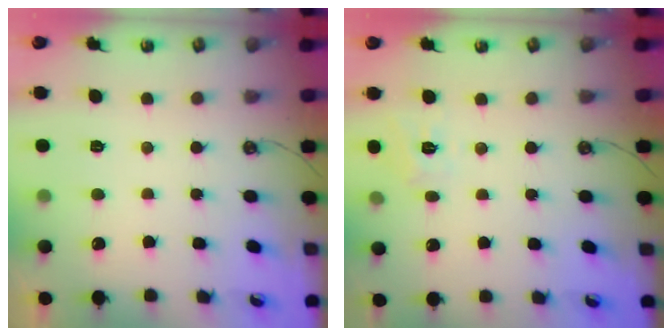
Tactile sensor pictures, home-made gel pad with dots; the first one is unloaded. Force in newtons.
{"total": 5.8, "press": 5.8, "slide": 0.5}